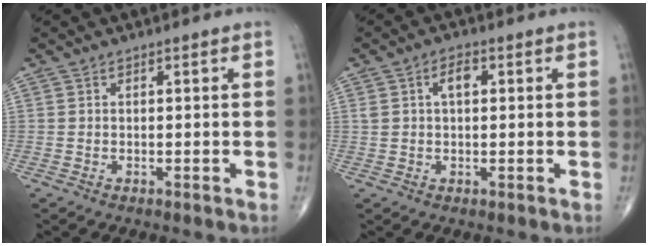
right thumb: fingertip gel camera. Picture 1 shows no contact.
{"total": 3.7, "force": [1.1, 1.9, 3.0], "torque": [-0.052, 0.008, 0.019]}